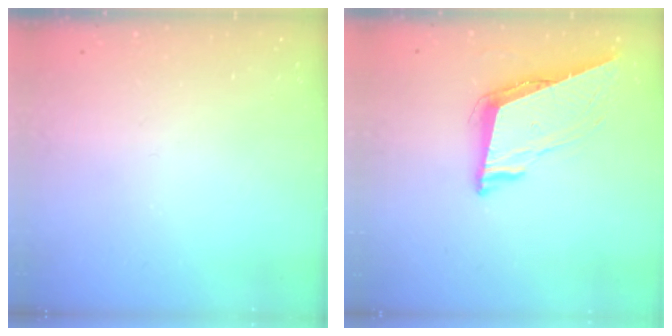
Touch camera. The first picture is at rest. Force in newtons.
{"total": 9.0, "press": 8.6, "slide": 2.9}